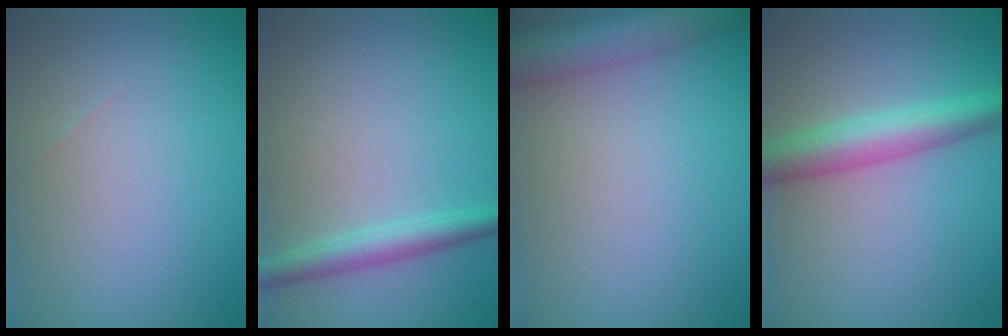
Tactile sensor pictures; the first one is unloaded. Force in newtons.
{"total": 2.6, "press": 2.6, "slide": 0.1}
{"total": 7.1, "press": 7.0, "slide": 0.4}
{"total": 4.7, "press": 4.7, "slide": 0.1}